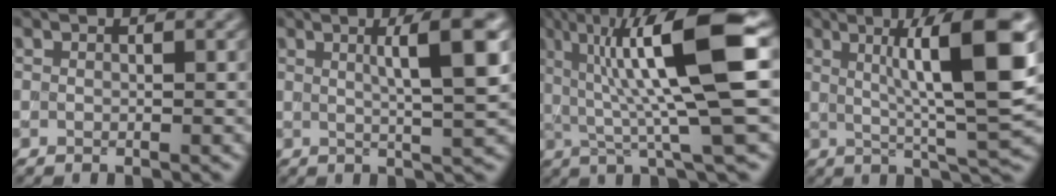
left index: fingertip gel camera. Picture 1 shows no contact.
{"total": 5.8, "force": [1.5, 0.9, 5.5], "torque": [-0.067, 0.007, 0.021]}
{"total": 12.1, "force": [2.4, 2.2, 11.6], "torque": [-0.178, 0.008, 0.043]}
{"total": 10.3, "force": [2.3, 1.5, 9.9], "torque": [-0.125, 0.000, 0.039]}